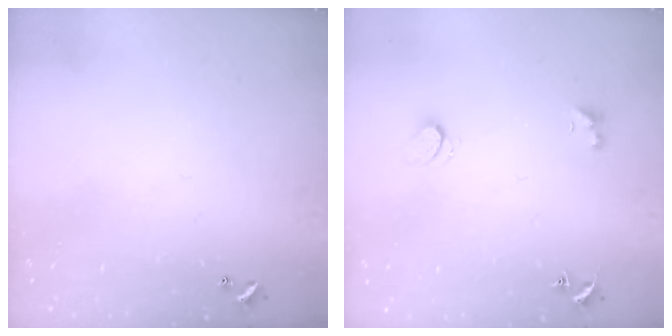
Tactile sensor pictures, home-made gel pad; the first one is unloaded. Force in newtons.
{"total": 2.5, "press": 2.4, "slide": 0.8}